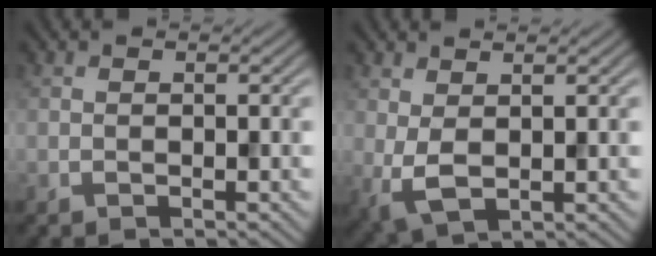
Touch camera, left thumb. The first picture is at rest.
{"total": 3.3, "force": [0.9, 1.7, 2.8], "torque": [-0.072, -0.004, 0.018]}